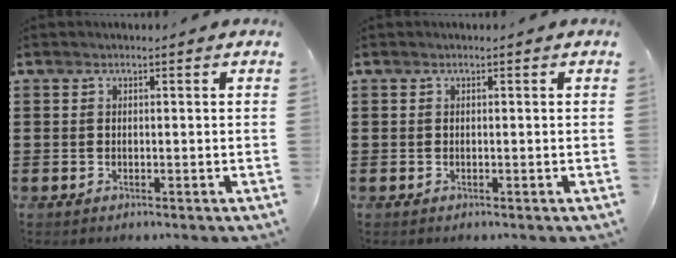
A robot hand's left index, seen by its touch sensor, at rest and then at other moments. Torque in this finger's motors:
{"motor_torque": [0.00, 0.00, 0.00, 0.00]}